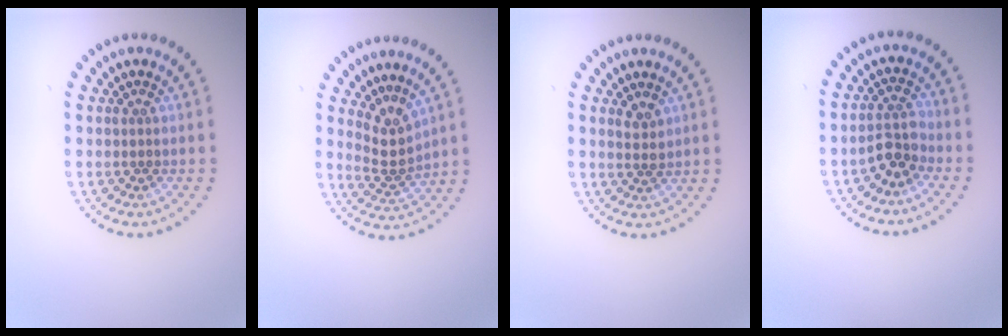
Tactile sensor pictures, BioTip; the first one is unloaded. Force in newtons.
{"total": 2.7, "press": 1.9, "slide": 1.9}
{"total": 1.2, "press": 1.1, "slide": 0.4}
{"total": 2.6, "press": 2.4, "slide": 1.1}